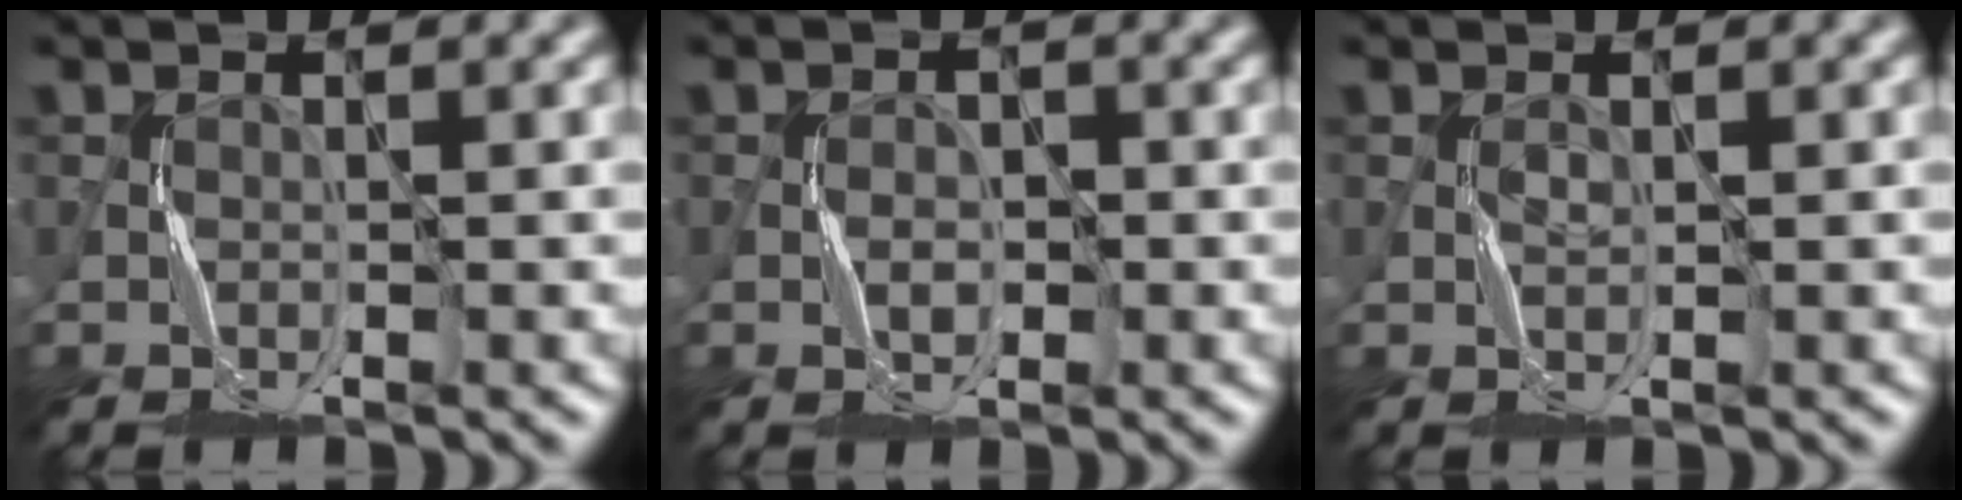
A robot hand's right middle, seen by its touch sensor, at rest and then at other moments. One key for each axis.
{"total": 1.5, "fx": -0.4, "fy": 0.9, "fz": 1.2, "tx": -0.017, "ty": 0.005, "tz": -0.010}
{"total": 0.7, "fx": 0.1, "fy": 0.2, "fz": 0.6, "tx": -0.017, "ty": 0.002, "tz": 0.002}